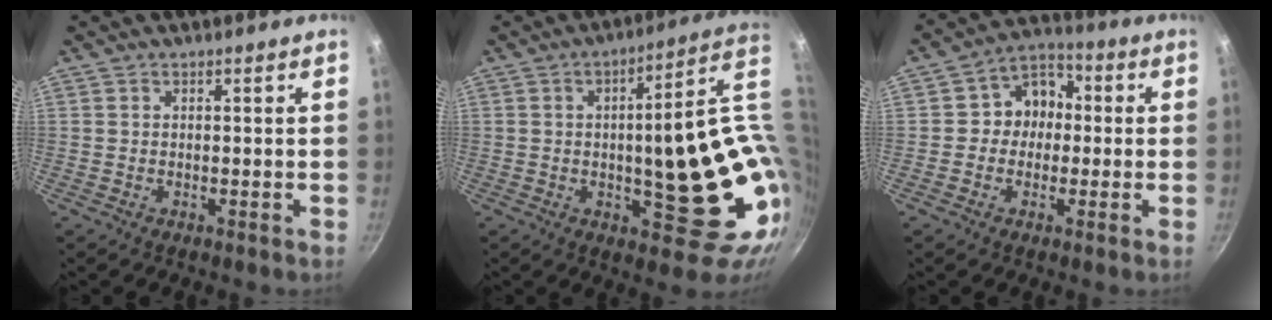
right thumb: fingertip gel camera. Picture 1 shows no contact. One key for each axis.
{"total": 24.6, "fx": 2.3, "fy": 8.6, "fz": 23.0, "tx": -0.263, "ty": -0.018, "tz": 0.045}
{"total": 8.5, "fx": -0.1, "fy": 7.4, "fz": 4.2, "tx": -0.013, "ty": 0.024, "tz": -0.018}